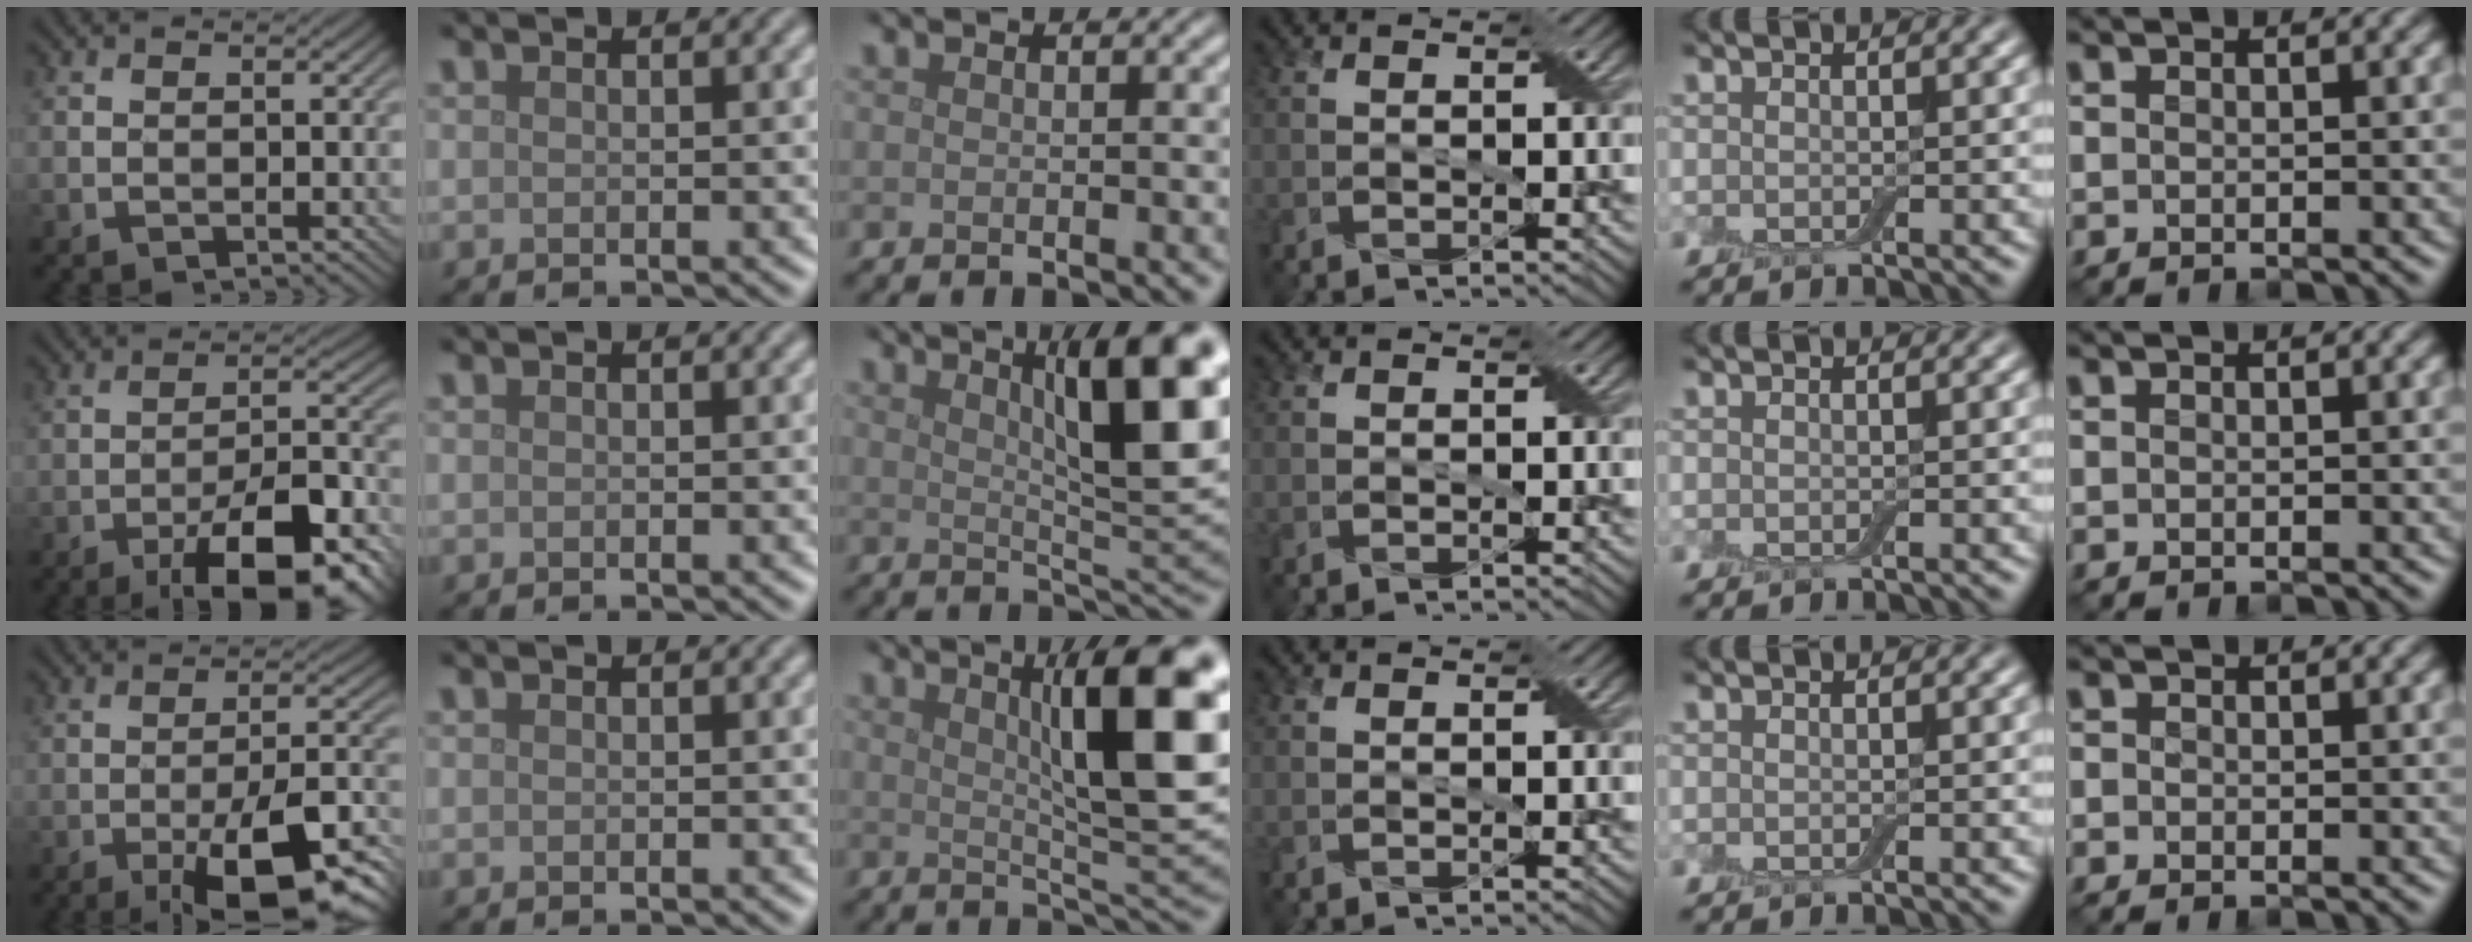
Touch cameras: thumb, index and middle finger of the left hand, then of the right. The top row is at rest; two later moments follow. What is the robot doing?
{"motion": "close", "object": "airpods case & airpods"}